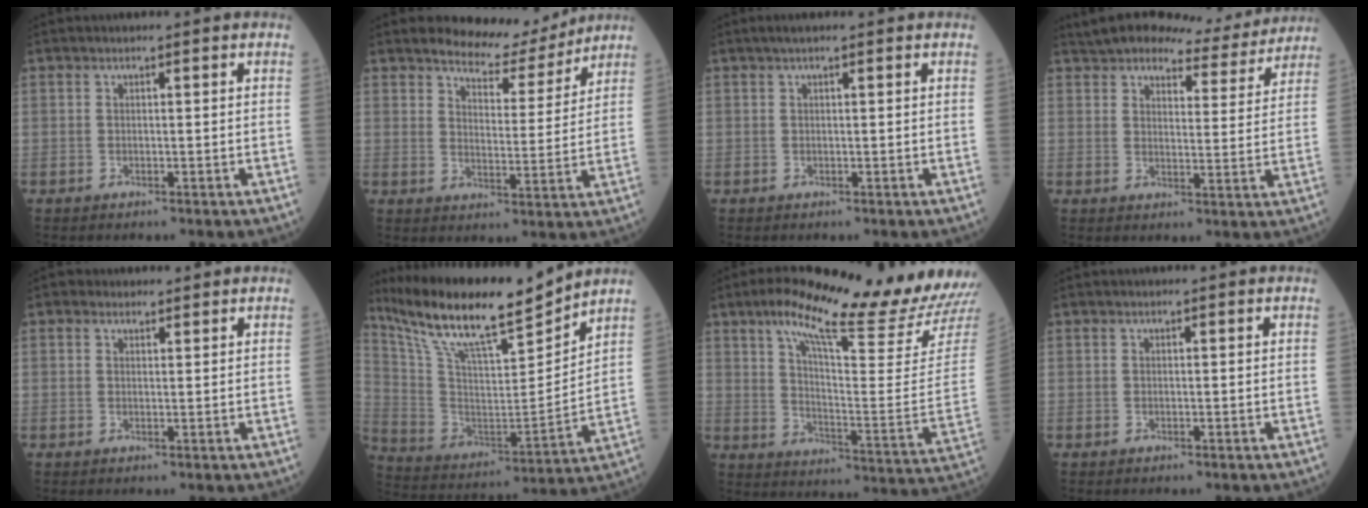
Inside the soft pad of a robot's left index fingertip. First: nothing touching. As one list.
[{"total": 7.6, "force": [7.3, 1.8, 0.9], "torque": [-0.022, -0.013, 0.107]}, {"total": 2.4, "force": [1.8, 0.1, 1.6], "torque": [-0.026, 0.023, 0.026]}, {"total": 12.4, "force": [11.6, 3.0, 3.1], "torque": [-0.034, 0.004, 0.145]}, {"total": 1.3, "force": [1.0, 0.8, 0.1], "torque": [-0.002, 0.005, 0.013]}, {"total": 18.7, "force": [15.8, 2.1, 9.7], "torque": [-0.189, -0.001, 0.288]}, {"total": 22.4, "force": [18.8, 0.8, 12.3], "torque": [-0.184, -0.045, 0.256]}, {"total": 0.0}]